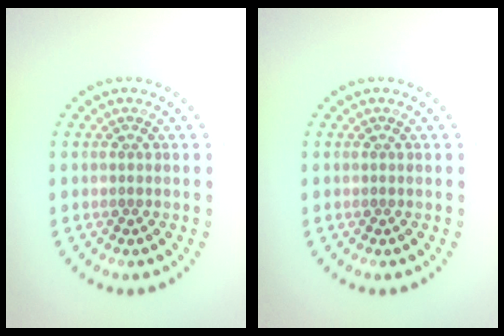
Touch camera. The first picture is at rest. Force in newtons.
{"total": 0.0}